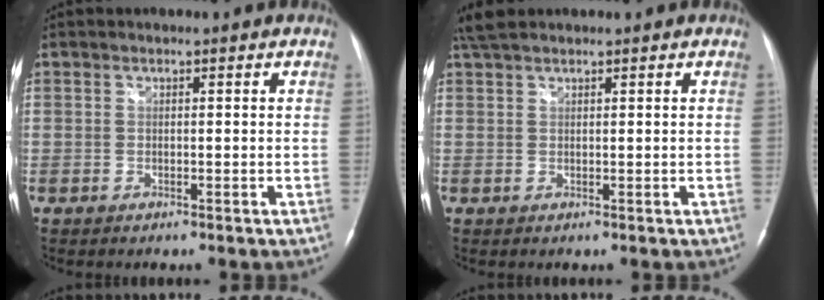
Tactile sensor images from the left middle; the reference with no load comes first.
{"total": 3.0, "force": [2.6, 0.6, 1.2], "torque": [-0.033, 0.019, 0.054]}